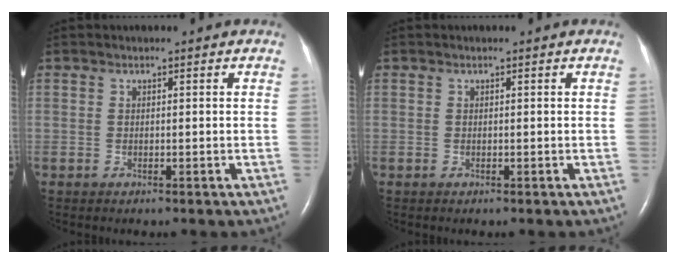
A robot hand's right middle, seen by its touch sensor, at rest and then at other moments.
{"total": 0.0}